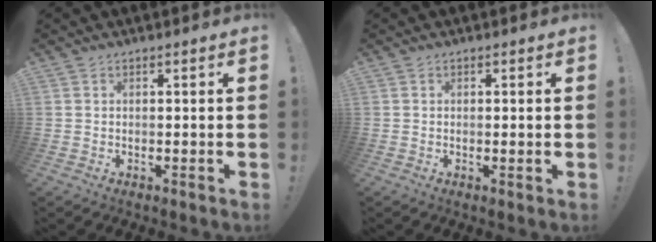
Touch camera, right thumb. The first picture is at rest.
{"total": 0.9, "force": [0.2, -0.3, 0.8], "torque": [-0.009, -0.004, 0.000]}